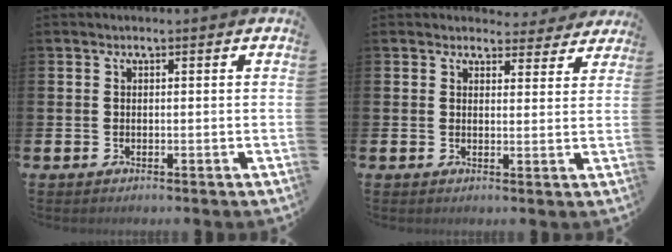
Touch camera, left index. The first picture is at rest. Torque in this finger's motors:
{"motor_torque": [0.92, -0.89, 0.14, 0.02]}